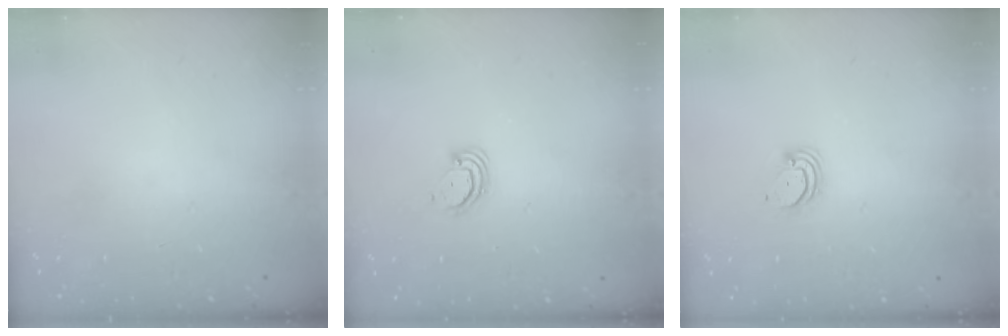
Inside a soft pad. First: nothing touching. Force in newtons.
{"total": 2.8, "press": 2.8, "slide": 0.3}
{"total": 2.0, "press": 2.0, "slide": 0.1}